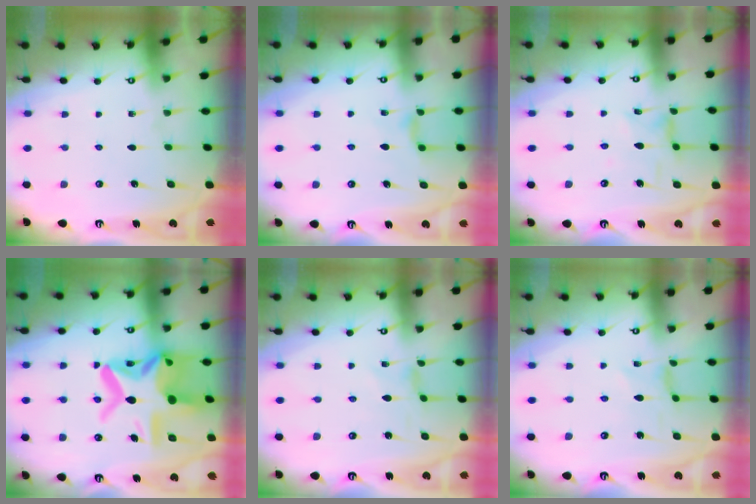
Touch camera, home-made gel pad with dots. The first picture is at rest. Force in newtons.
{"total": 3.8, "press": 3.7, "slide": 0.6}
{"total": 2.0, "press": 2.0, "slide": 0.4}
{"total": 20.8, "press": 20.6, "slide": 2.5}
{"total": 0.0}
{"total": 0.0}